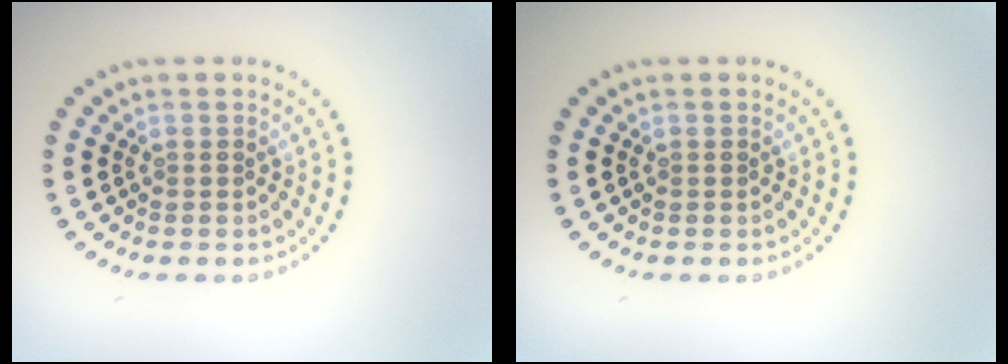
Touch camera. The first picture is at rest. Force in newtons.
{"total": 0.0}